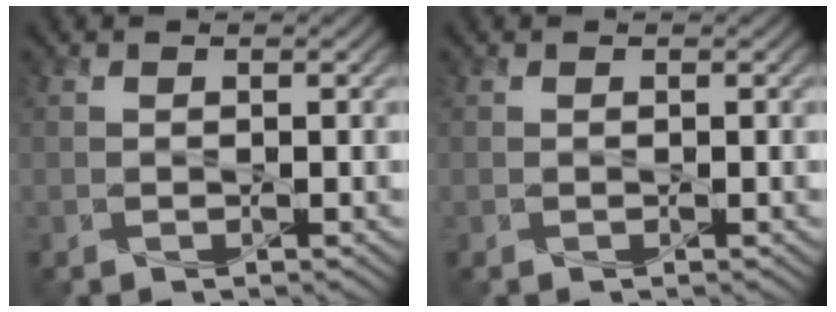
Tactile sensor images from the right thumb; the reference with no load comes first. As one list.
[{"total": 0.0}]